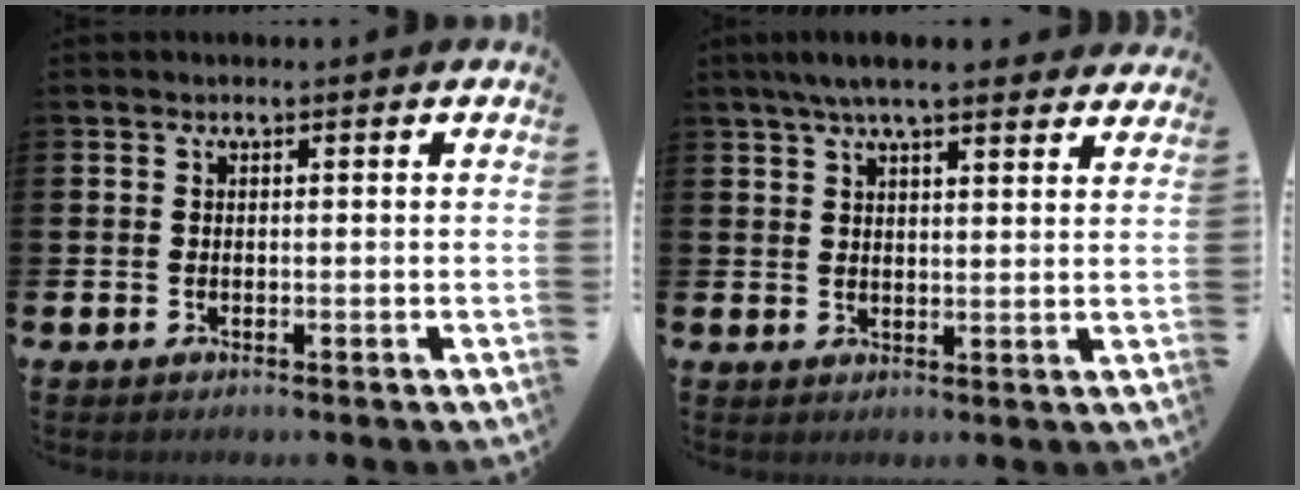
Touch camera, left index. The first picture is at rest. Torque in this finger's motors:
{"motor_torque": [0.88, -1.26, 0.92, 0.21]}